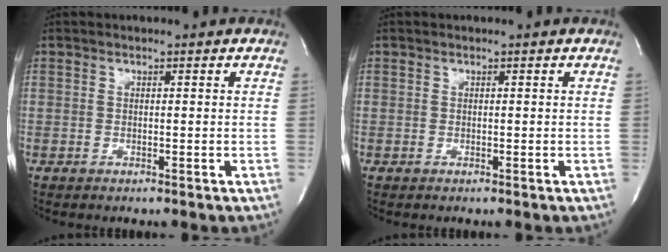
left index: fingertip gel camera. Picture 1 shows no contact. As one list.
[{"total": 0.0}]